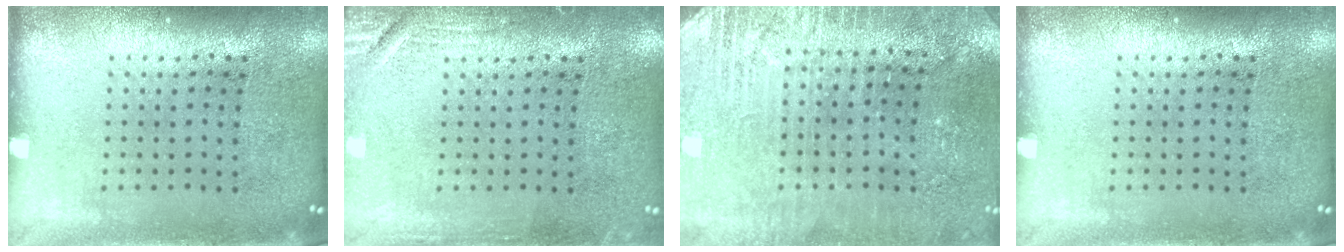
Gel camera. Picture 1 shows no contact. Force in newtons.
{"total": 2.1, "press": 2.0, "slide": 0.4}
{"total": 3.0, "press": 2.9, "slide": 0.5}
{"total": 0.0}